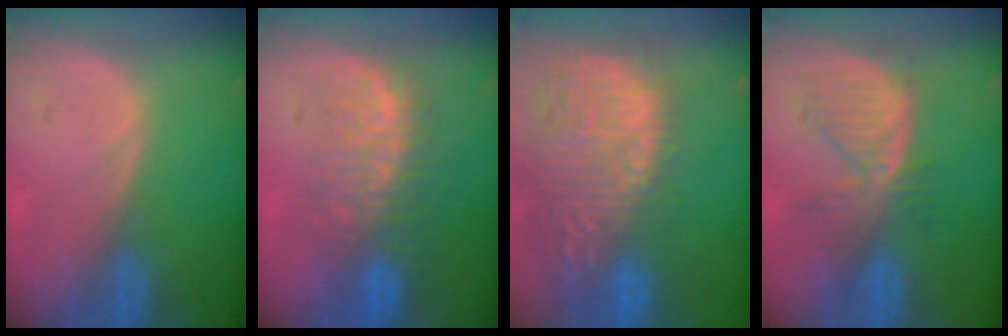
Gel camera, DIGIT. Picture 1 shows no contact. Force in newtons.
{"total": 8.7, "press": 8.1, "slide": 3.1}
{"total": 15.5, "press": 12.7, "slide": 8.9}
{"total": 6.8, "press": 6.3, "slide": 2.6}